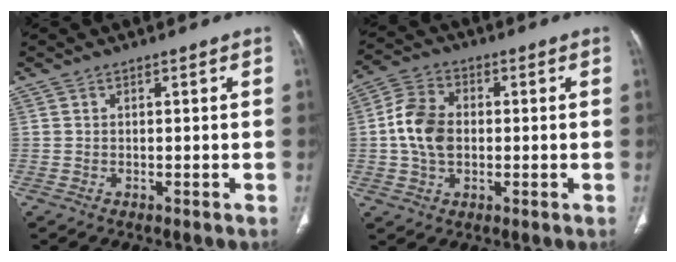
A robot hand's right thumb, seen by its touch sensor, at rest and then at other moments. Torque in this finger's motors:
{"motor_torque": [0.30, 0.67, 0.87, -0.77, 0.29]}